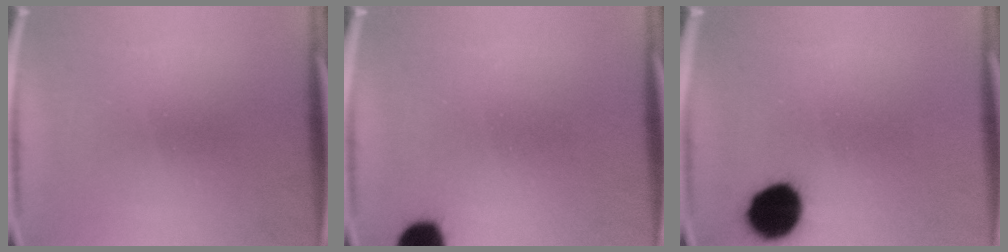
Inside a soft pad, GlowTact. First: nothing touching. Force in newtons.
{"total": 6.5}
{"total": 10.7}